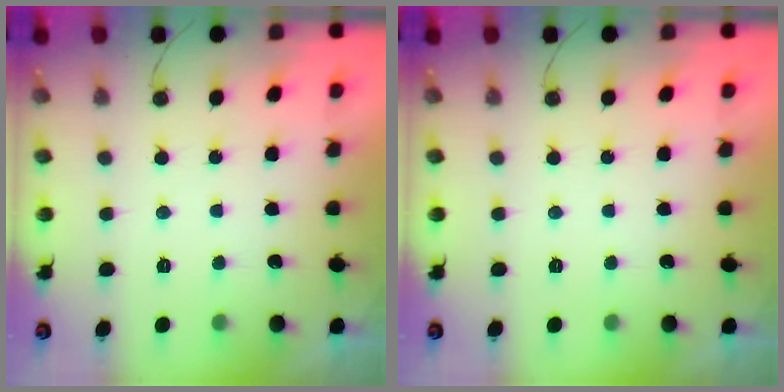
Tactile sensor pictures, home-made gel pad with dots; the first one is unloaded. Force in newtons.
{"total": 0.0}